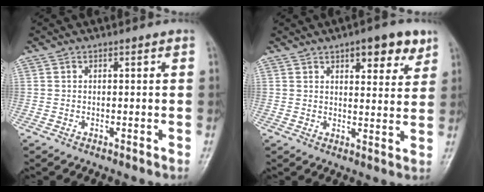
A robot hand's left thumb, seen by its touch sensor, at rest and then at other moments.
{"total": 8.6, "force": [5.1, 3.3, 6.0], "torque": [-0.057, -0.023, 0.067]}